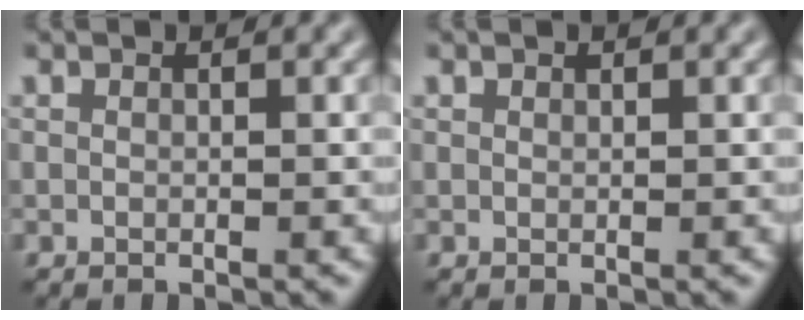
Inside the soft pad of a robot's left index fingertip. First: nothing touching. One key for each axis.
{"total": 0.0}